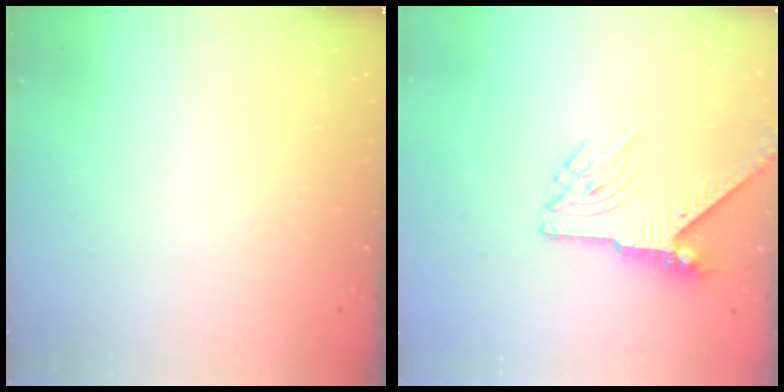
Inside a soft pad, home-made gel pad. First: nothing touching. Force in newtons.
{"total": 6.5, "press": 6.4, "slide": 1.0}